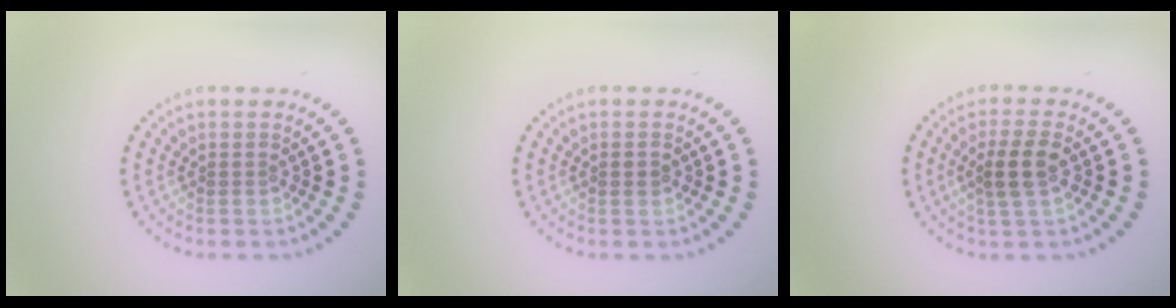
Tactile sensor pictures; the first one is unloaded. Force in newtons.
{"total": 1.0, "press": 1.0, "slide": 0.1}
{"total": 3.0, "press": 2.8, "slide": 1.1}